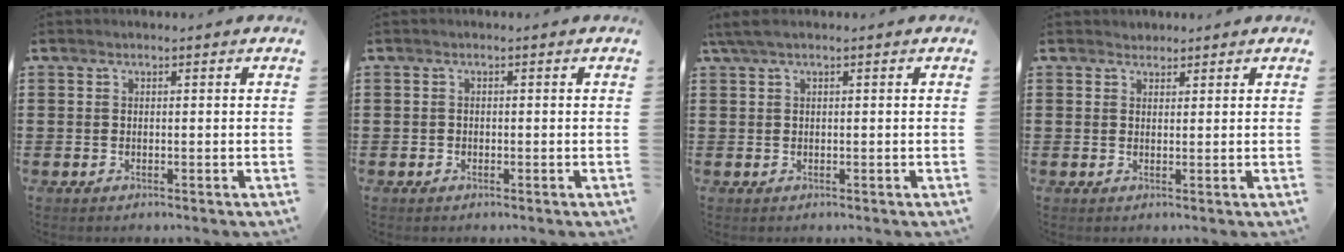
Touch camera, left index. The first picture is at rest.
{"total": 0.5, "force": [-0.3, 0.4, 0.1], "torque": [-0.003, 0.003, -0.006]}
{"total": 1.5, "force": [0.4, 0.2, 1.4], "torque": [-0.033, -0.002, 0.006]}
{"total": 1.3, "force": [1.2, 0.5, -0.1], "torque": [-0.001, 0.003, 0.024]}